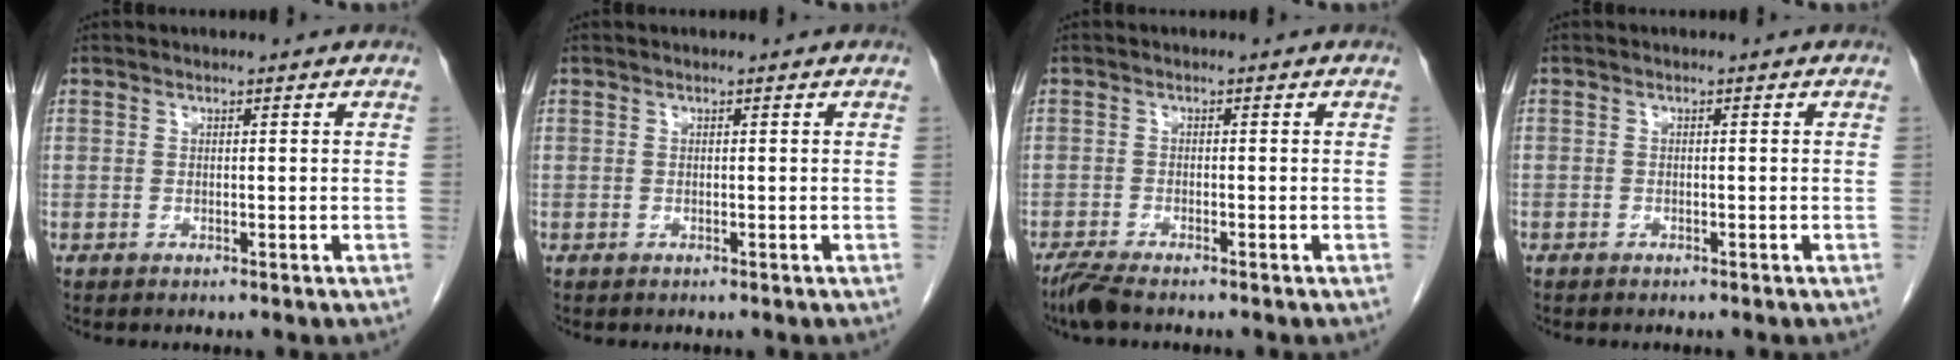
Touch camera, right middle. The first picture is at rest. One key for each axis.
{"total": 0.0}
{"total": 3.2, "fx": -2.7, "fy": 0.4, "fz": 1.7, "tx": -0.041, "ty": -0.010, "tz": -0.051}
{"total": 0.6, "fx": -0.4, "fy": 0.4, "fz": 0.1, "tx": -0.004, "ty": 0.002, "tz": -0.007}